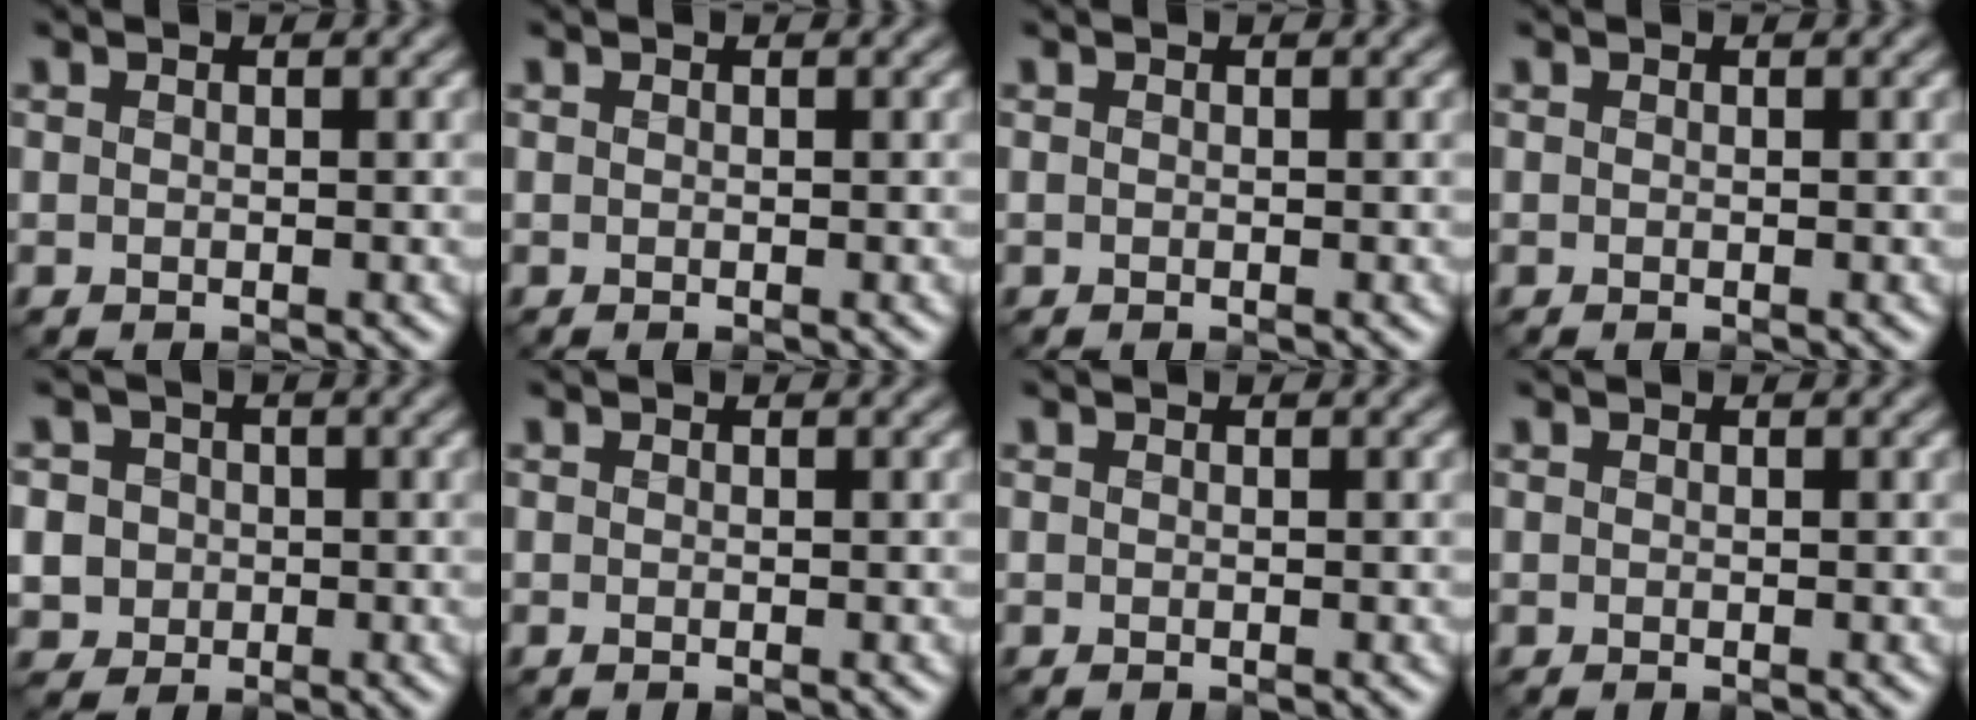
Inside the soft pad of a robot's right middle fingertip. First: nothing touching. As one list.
[{"total": 0.0}, {"total": 0.0}, {"total": 0.0}, {"total": 6.4, "force": [0.0, 6.1, 2.0], "torque": [-0.050, 0.022, -0.020]}, {"total": 0.0}, {"total": 0.0}, {"total": 0.0}]